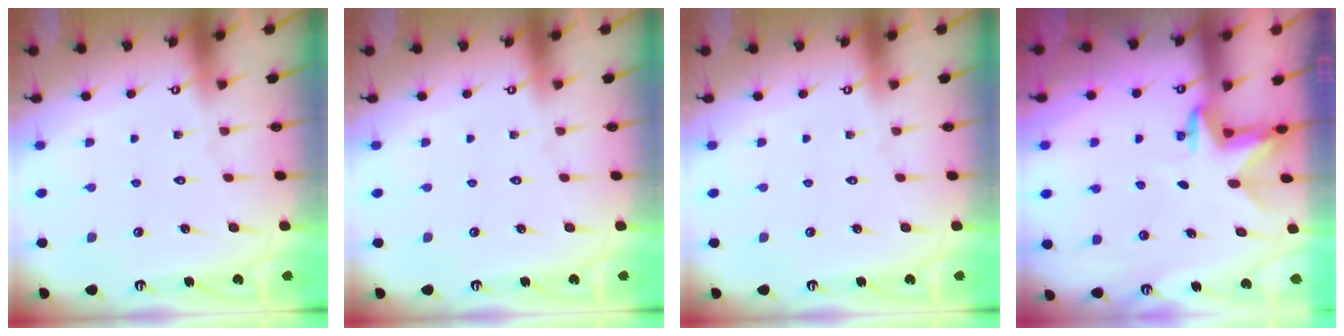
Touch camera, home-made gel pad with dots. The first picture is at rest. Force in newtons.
{"total": 0.0}
{"total": 0.0}
{"total": 3.0, "press": 2.9, "slide": 0.7}